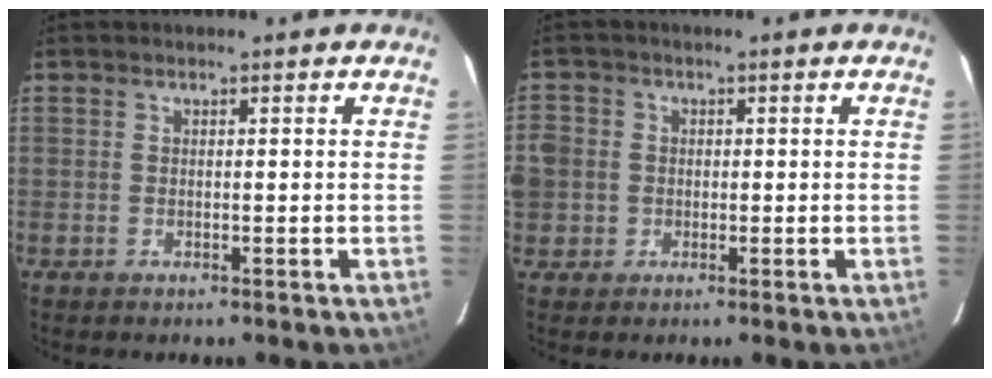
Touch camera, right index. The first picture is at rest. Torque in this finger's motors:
{"motor_torque": [1.11, -0.03, 0.24, 0.06]}